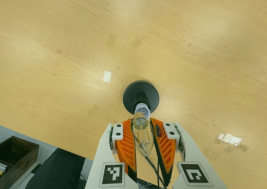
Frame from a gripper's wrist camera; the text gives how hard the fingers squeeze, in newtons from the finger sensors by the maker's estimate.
{"total": 22.3, "left": 24.7, "right": 19.8}